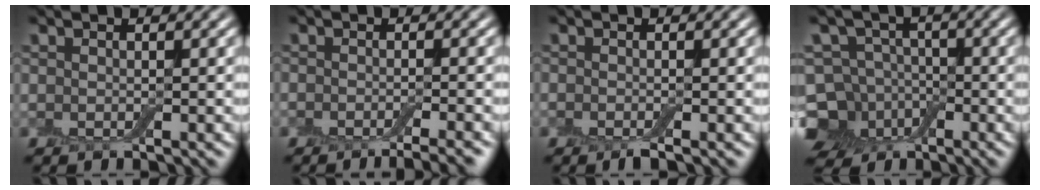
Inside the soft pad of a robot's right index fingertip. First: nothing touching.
{"total": 4.2, "force": [-3.0, 1.0, 2.7], "torque": [-0.026, -0.001, -0.035]}
{"total": 1.3, "force": [-0.9, 0.3, 0.9], "torque": [-0.016, -0.004, -0.018]}
{"total": 9.5, "force": [-5.2, 7.4, 3.1], "torque": [-0.048, -0.008, -0.103]}